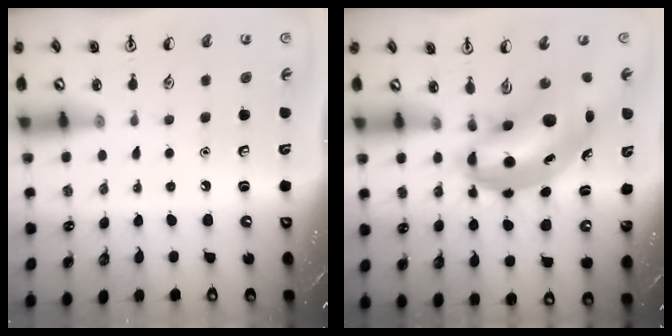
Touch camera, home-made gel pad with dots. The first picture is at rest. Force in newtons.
{"total": 8.2, "press": 8.0, "slide": 1.7}